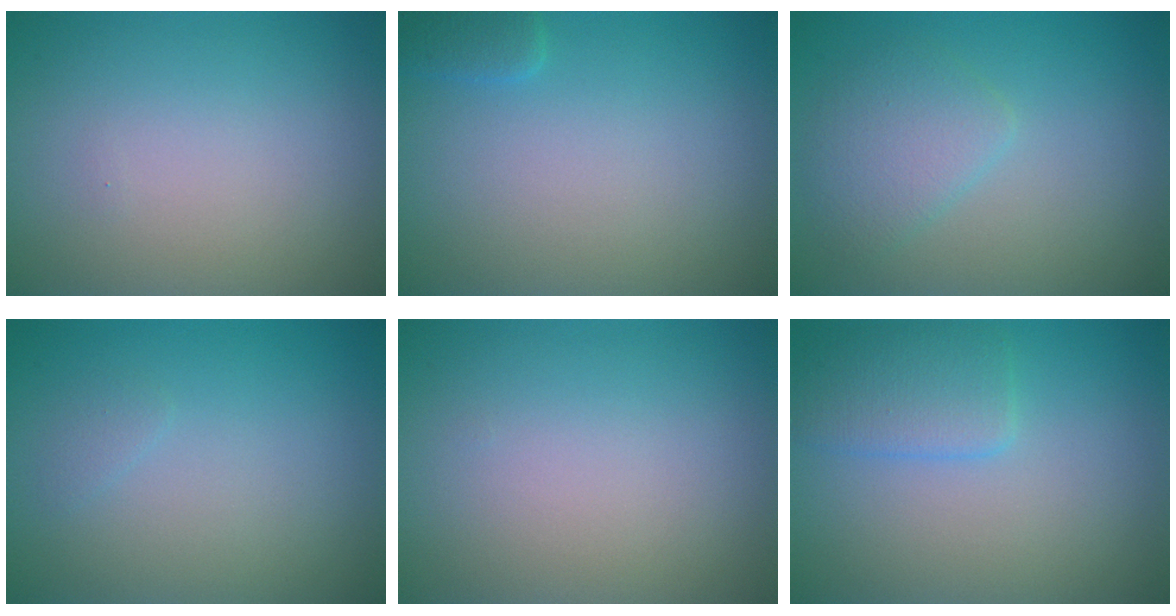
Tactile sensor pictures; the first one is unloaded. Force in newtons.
{"total": 1.2, "press": 1.2, "slide": 0.1}
{"total": 2.9, "press": 2.9, "slide": 0.0}
{"total": 0.6, "press": 0.6, "slide": 0.1}
{"total": 0.0}
{"total": 2.8, "press": 2.8, "slide": 0.1}